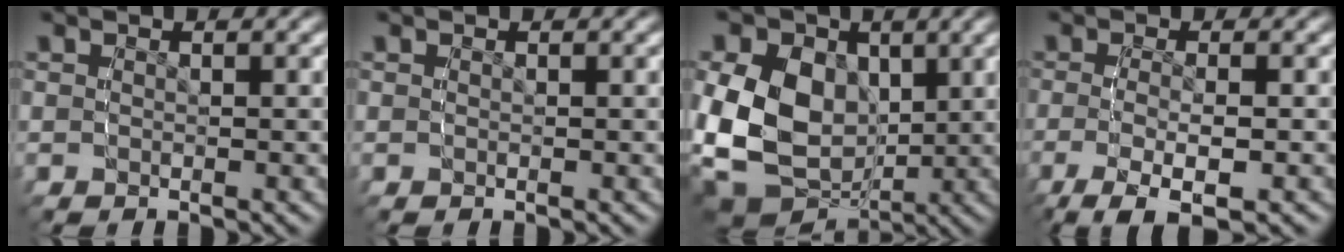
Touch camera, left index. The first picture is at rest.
{"total": 0.0}
{"total": 15.9, "force": [-0.1, 13.1, 8.9], "torque": [-0.206, -0.052, 0.010]}
{"total": 5.2, "force": [-2.9, 1.5, 4.0], "torque": [-0.082, -0.022, -0.031]}